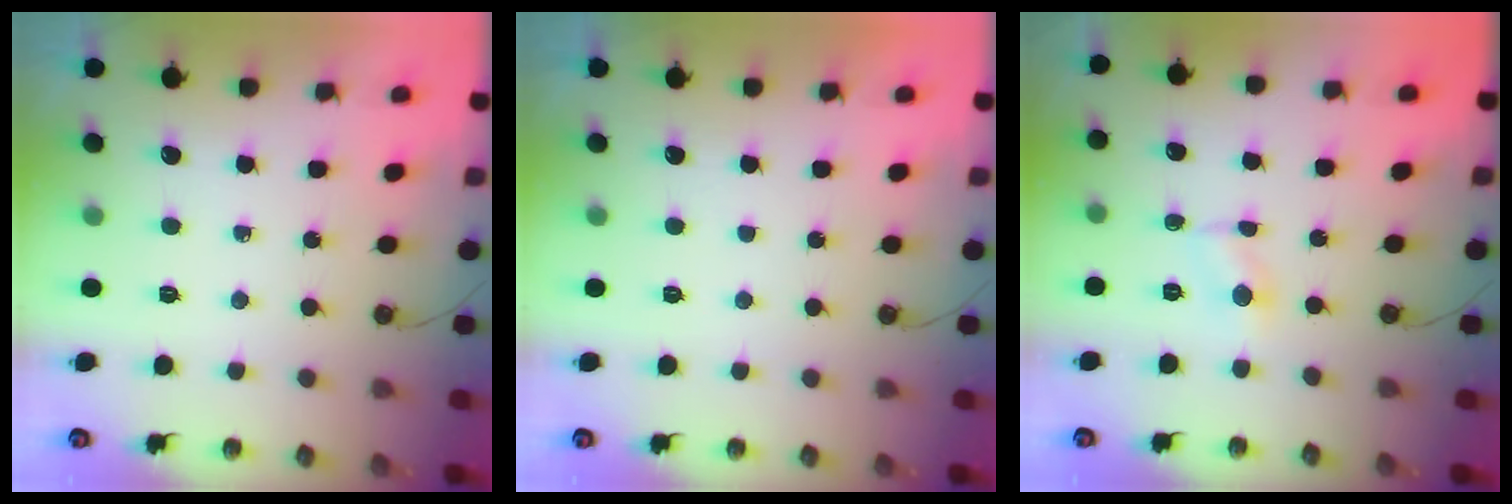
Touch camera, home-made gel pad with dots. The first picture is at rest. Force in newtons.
{"total": 0.0}
{"total": 2.7, "press": 2.7, "slide": 0.3}